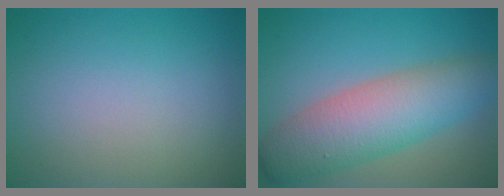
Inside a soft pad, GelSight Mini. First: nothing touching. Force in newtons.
{"total": 8.1, "press": 8.1, "slide": 0.3}